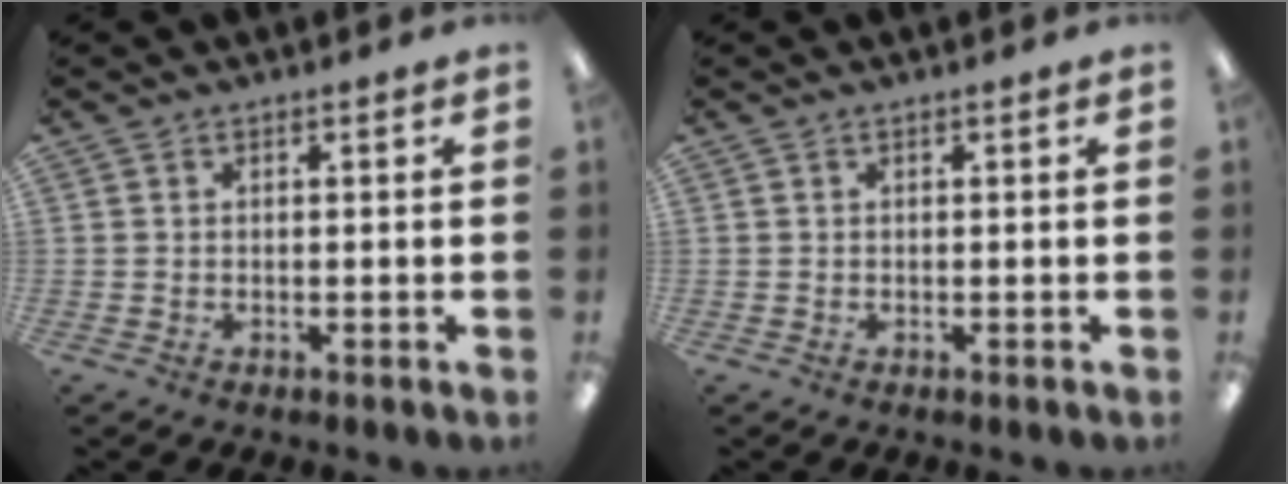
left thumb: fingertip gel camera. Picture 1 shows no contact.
{"total": 0.0}